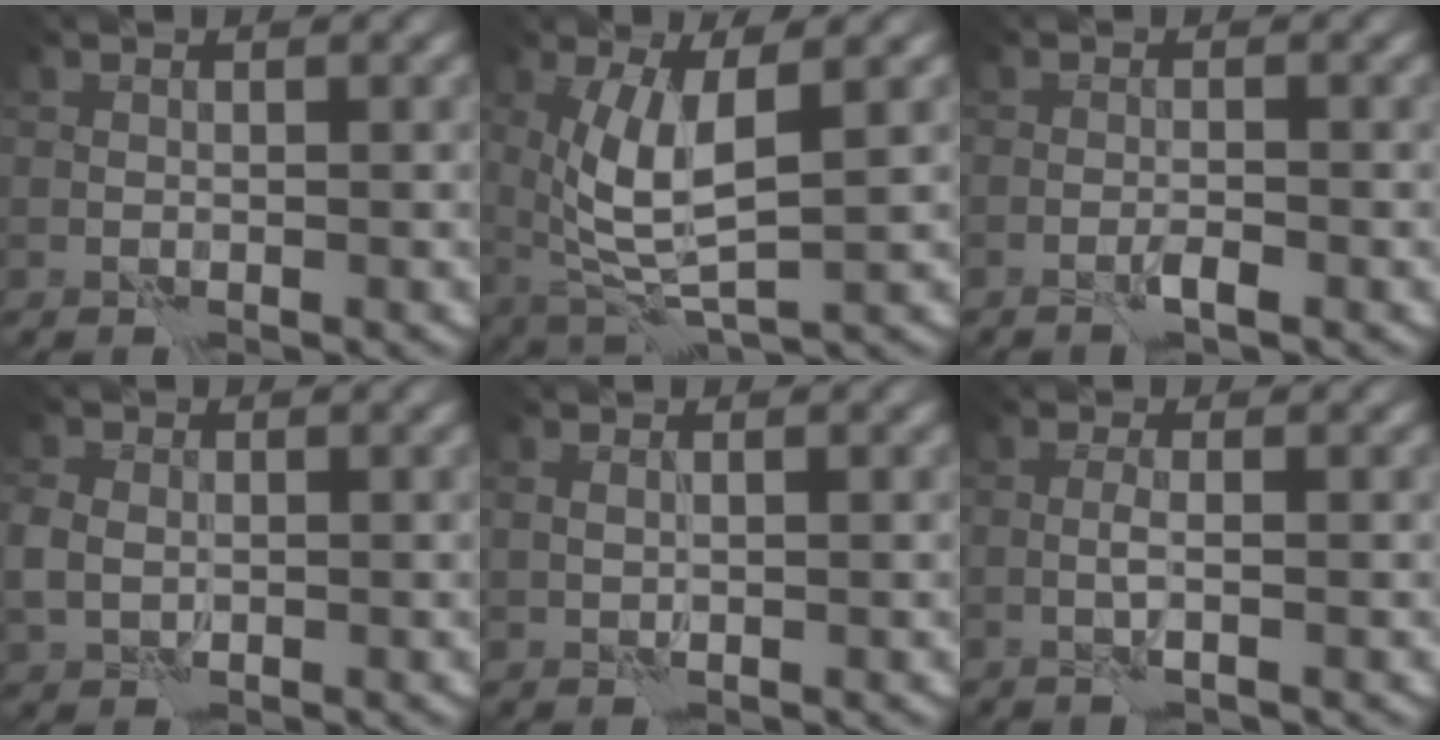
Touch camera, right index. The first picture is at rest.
{"total": 5.9, "force": [1.3, 1.7, 5.5], "torque": [-0.119, -0.009, 0.032]}
{"total": 0.9, "force": [-0.5, -0.1, 0.7], "torque": [-0.014, 0.002, -0.010]}
{"total": 2.6, "force": [-0.2, 2.1, 1.5], "torque": [-0.039, -0.004, -0.004]}
{"total": 0.6, "force": [0.5, 0.1, 0.4], "torque": [-0.012, -0.001, 0.011]}
{"total": 1.1, "force": [0.0, -0.2, 1.1], "torque": [-0.026, 0.004, -0.005]}